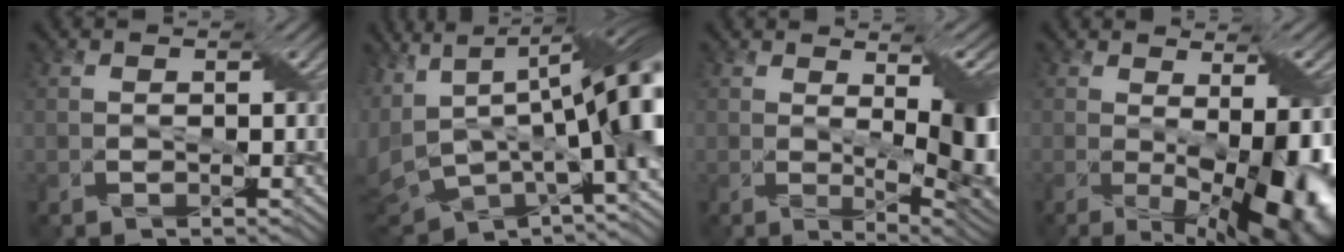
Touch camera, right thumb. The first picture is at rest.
{"total": 19.7, "force": [-1.3, 7.5, 18.2], "torque": [-0.300, -0.015, -0.018]}
{"total": 9.6, "force": [0.6, 3.5, 8.9], "torque": [-0.121, -0.014, 0.018]}
{"total": 11.3, "force": [-2.2, 4.7, 10.0], "torque": [-0.137, -0.038, -0.010]}